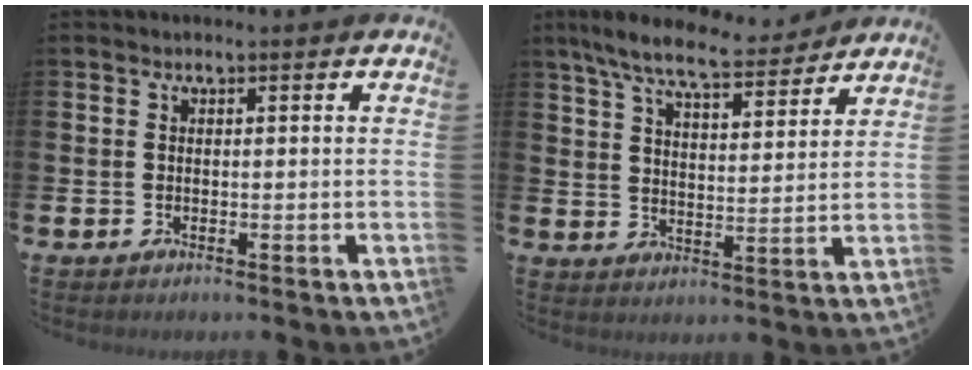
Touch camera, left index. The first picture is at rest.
{"total": 8.6, "force": [7.8, 1.5, 3.4], "torque": [-0.093, -0.038, 0.140]}